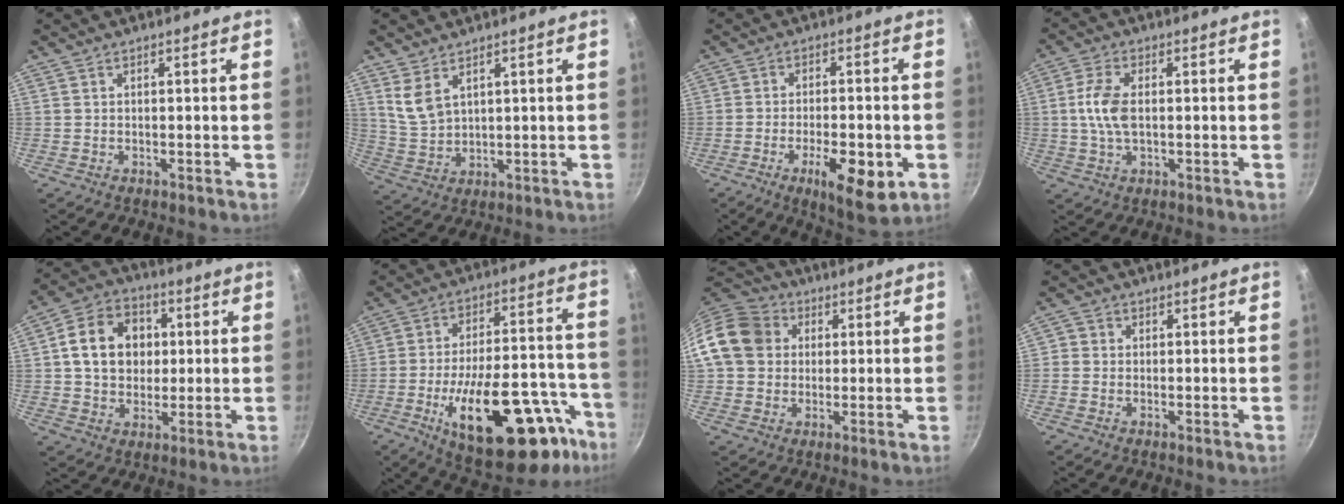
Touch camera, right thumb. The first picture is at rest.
{"total": 5.6, "force": [3.4, 2.9, 3.4], "torque": [-0.062, -0.023, 0.080]}
{"total": 11.5, "force": [-4.2, 4.1, 9.9], "torque": [-0.138, 0.007, -0.057]}
{"total": 7.1, "force": [0.3, 3.9, 5.9], "torque": [-0.121, 0.008, 0.003]}
{"total": 13.8, "force": [2.1, 11.1, 7.9], "torque": [-0.110, 0.015, 0.027]}
{"total": 28.3, "force": [-13.3, 12.6, 21.6], "torque": [-0.268, 0.062, -0.185]}
{"total": 14.3, "force": [2.8, 12.1, 7.0], "torque": [-0.114, 0.026, 0.037]}
{"total": 1.9, "force": [-0.2, 1.8, 0.6], "torque": [0.001, 0.002, -0.009]}